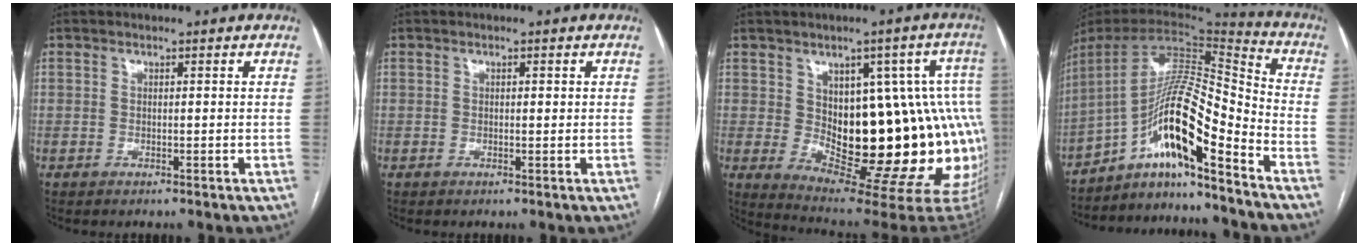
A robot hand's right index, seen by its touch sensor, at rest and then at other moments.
{"total": 0.8, "force": [0.3, 0.3, 0.6], "torque": [-0.008, 0.001, 0.004]}
{"total": 22.6, "force": [-0.6, 8.1, 21.1], "torque": [-0.177, 0.026, 0.020]}
{"total": 16.1, "force": [-9.8, 1.0, 12.8], "torque": [-0.229, 0.024, -0.168]}